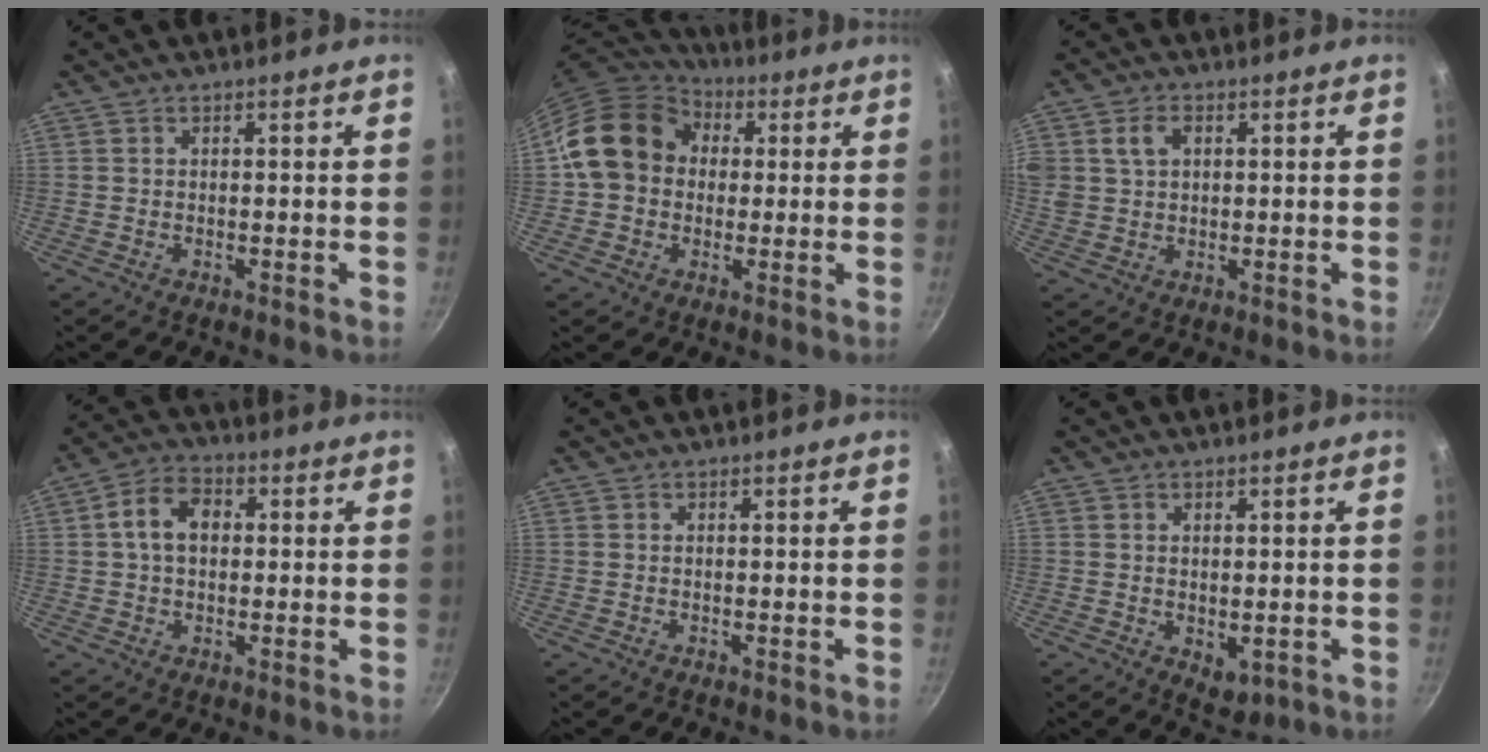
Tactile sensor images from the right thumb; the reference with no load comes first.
{"total": 15.5, "force": [2.2, 12.8, 8.4], "torque": [-0.124, 0.031, 0.024]}
{"total": 6.4, "force": [2.0, 4.8, 3.8], "torque": [-0.062, 0.006, 0.035]}
{"total": 7.9, "force": [1.0, 5.6, 5.4], "torque": [-0.078, 0.021, 0.005]}
{"total": 0.0}
{"total": 3.6, "force": [-0.2, 2.4, 2.8], "torque": [-0.030, -0.009, 0.004]}